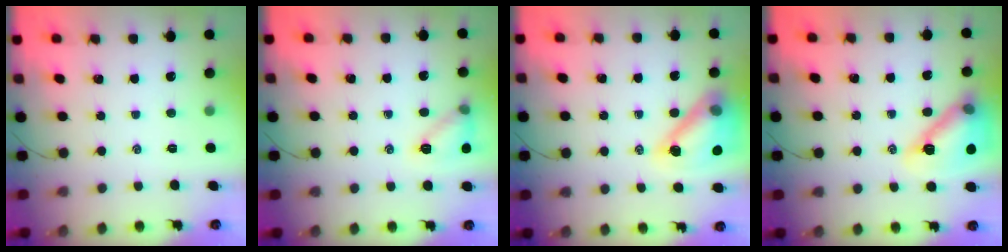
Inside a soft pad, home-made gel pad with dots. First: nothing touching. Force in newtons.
{"total": 9.7, "press": 9.7, "slide": 0.5}
{"total": 15.7, "press": 15.2, "slide": 4.2}
{"total": 17.3, "press": 17.1, "slide": 2.3}